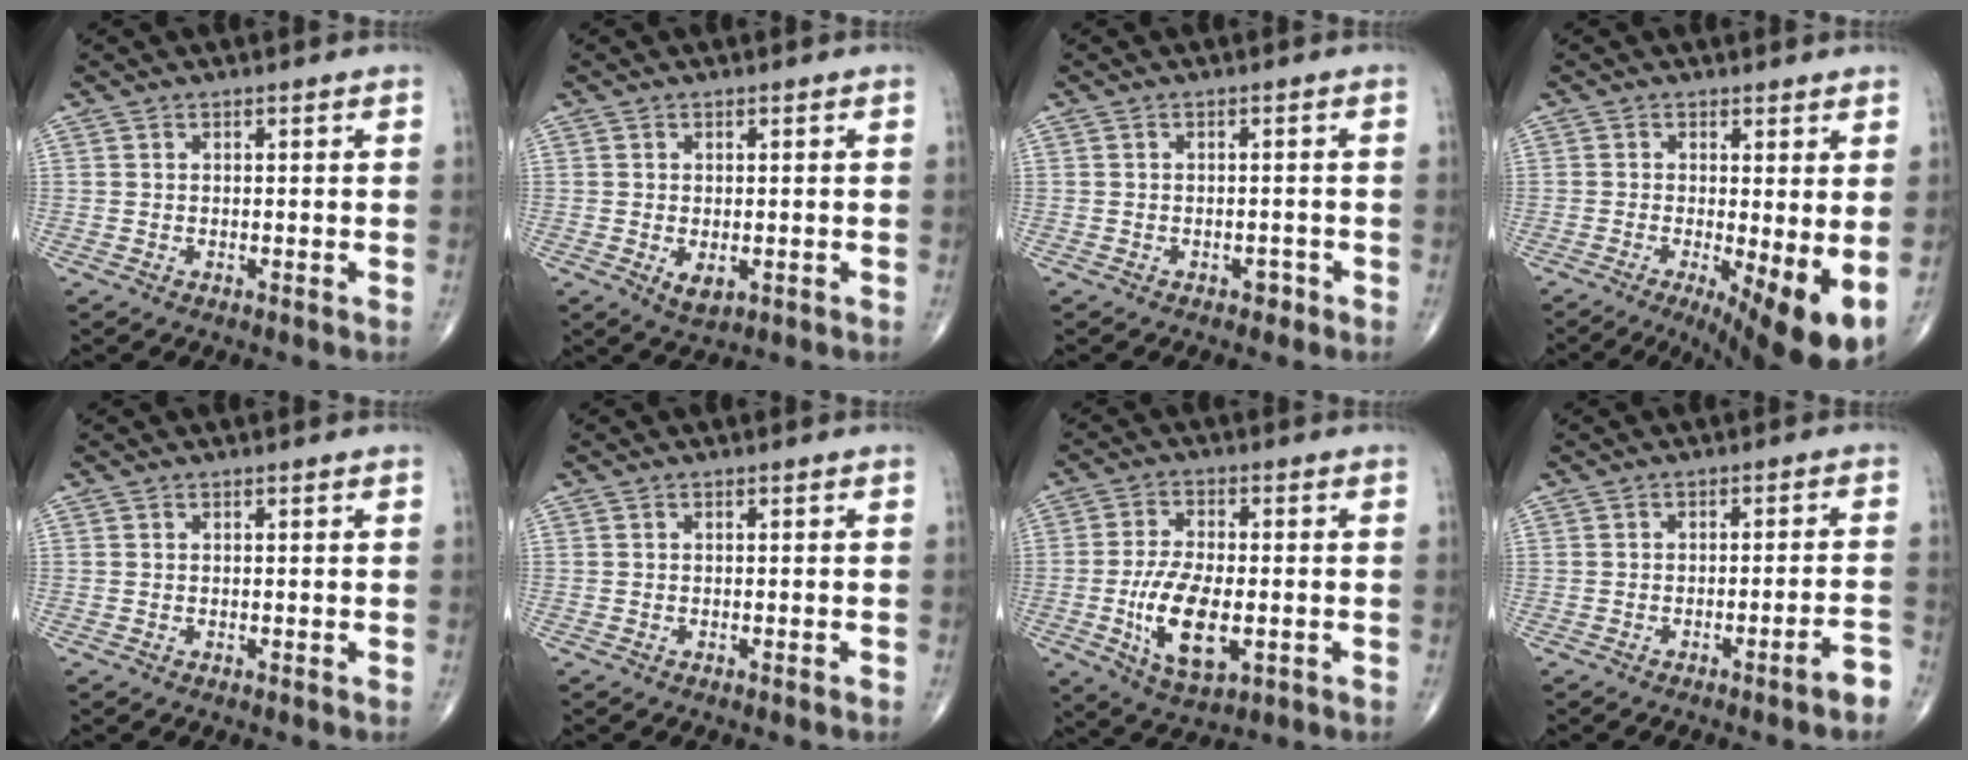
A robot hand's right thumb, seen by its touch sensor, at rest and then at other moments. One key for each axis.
{"total": 3.1, "fx": -0.7, "fy": 1.7, "fz": 2.4, "tx": -0.035, "ty": -0.006, "tz": -0.004}
{"total": 1.6, "fx": -1.0, "fy": 1.0, "fz": 0.7, "tx": -0.004, "ty": 0.006, "tz": -0.015}
{"total": 11.1, "fx": -2.4, "fy": 3.1, "fz": 10.4, "tx": -0.154, "ty": -0.019, "tz": -0.028}
{"total": 0.0}
{"total": 0.5, "fx": -0.4, "fy": 0.0, "fz": 0.3, "tx": -0.009, "ty": -0.001, "tz": -0.007}
{"total": 12.1, "fx": -2.7, "fy": 5.6, "fz": 10.4, "tx": -0.191, "ty": -0.003, "tz": -0.041}
{"total": 4.6, "fx": -3.0, "fy": 0.1, "fz": 3.5, "tx": -0.047, "ty": 0.024, "tz": -0.040}